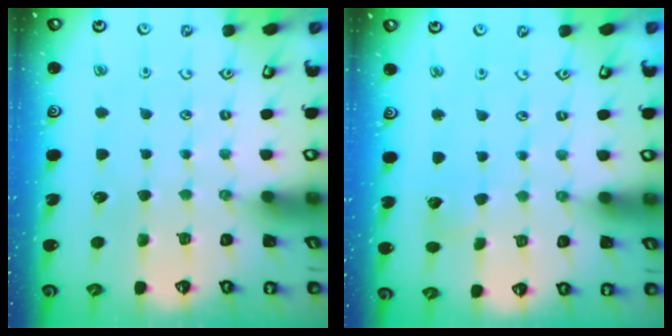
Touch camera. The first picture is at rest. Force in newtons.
{"total": 4.8, "press": 4.8, "slide": 0.4}